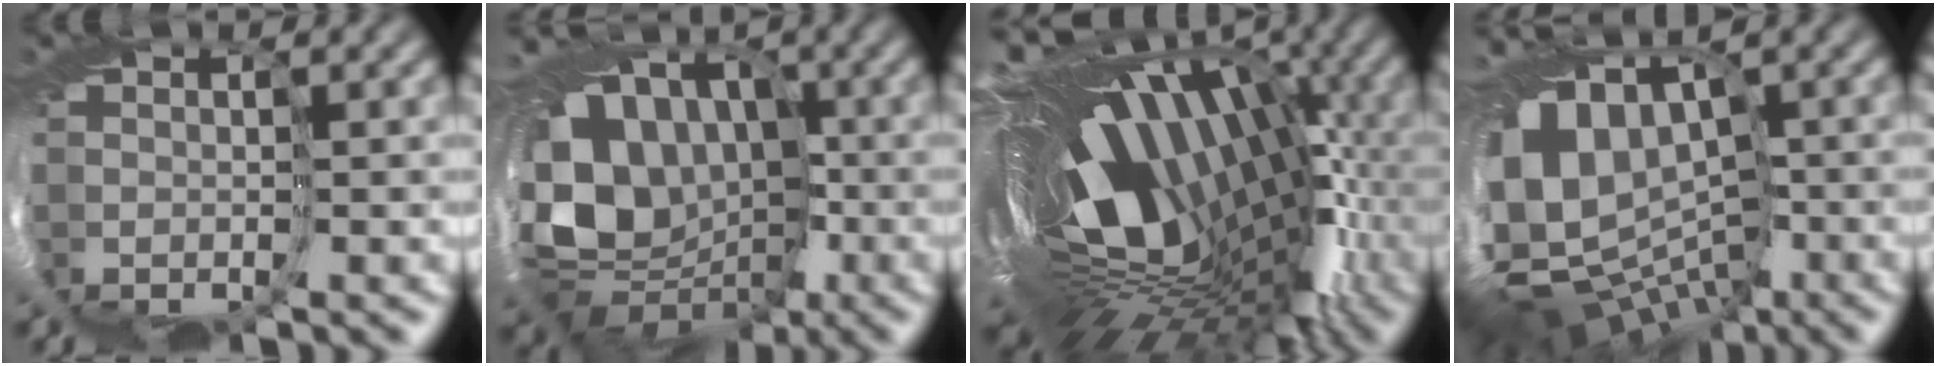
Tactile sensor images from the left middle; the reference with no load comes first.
{"total": 10.4, "force": [0.3, 9.1, 5.0], "torque": [-0.106, -0.013, 0.008]}
{"total": 15.5, "force": [-0.4, 8.7, 12.9], "torque": [-0.192, -0.015, -0.009]}
{"total": 11.3, "force": [-2.8, 7.9, 7.6], "torque": [-0.151, -0.015, -0.013]}